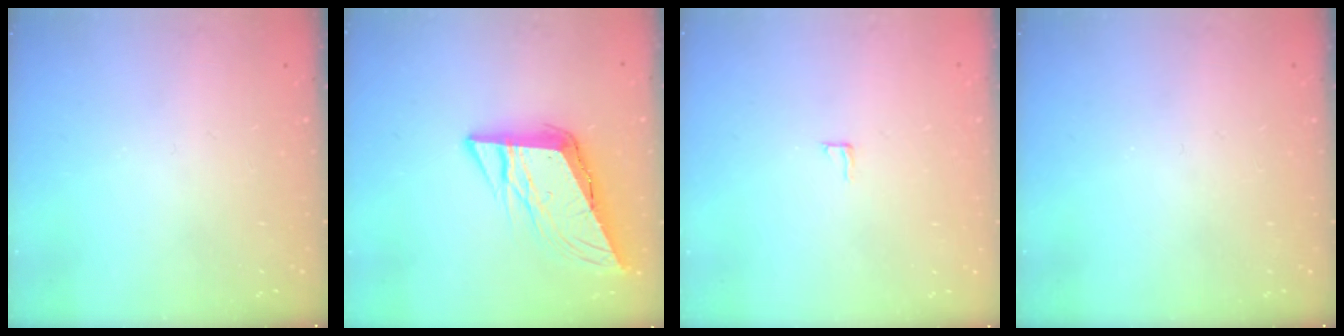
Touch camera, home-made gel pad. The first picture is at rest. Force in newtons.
{"total": 11.4, "press": 11.2, "slide": 1.9}
{"total": 3.1, "press": 3.1, "slide": 0.2}
{"total": 0.0}